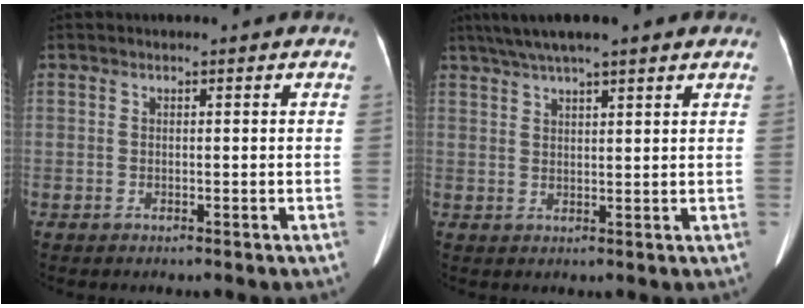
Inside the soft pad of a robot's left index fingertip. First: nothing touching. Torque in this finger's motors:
{"motor_torque": [0.94, -1.19, 0.60, 0.21]}